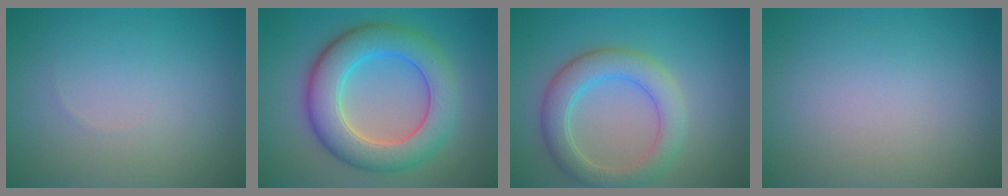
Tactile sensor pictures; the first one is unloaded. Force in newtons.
{"total": 7.9, "press": 7.8, "slide": 0.3}
{"total": 4.7, "press": 4.6, "slide": 0.4}
{"total": 0.0}